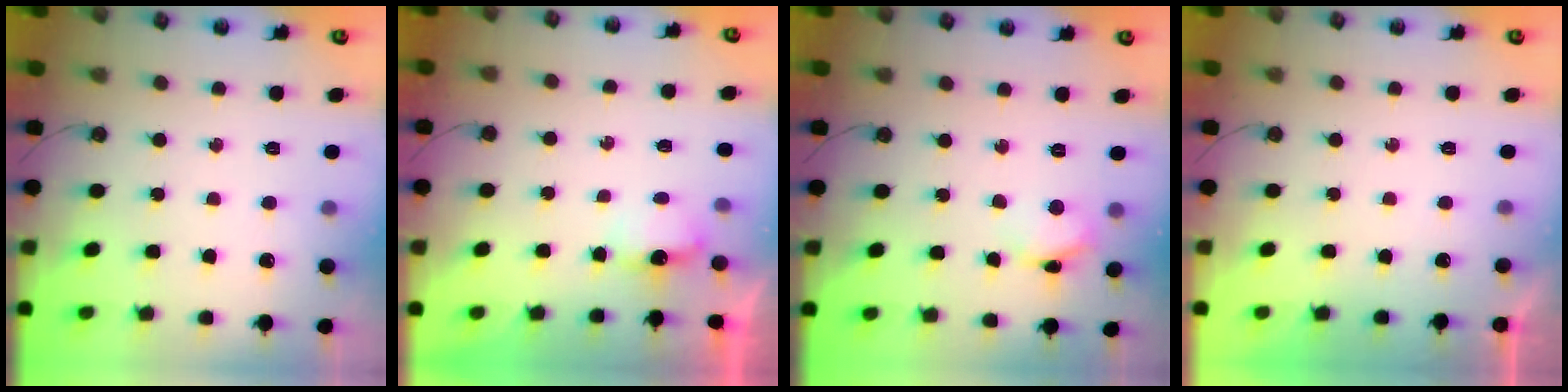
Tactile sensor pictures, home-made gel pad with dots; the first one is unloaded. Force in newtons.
{"total": 3.4, "press": 3.3, "slide": 0.6}
{"total": 5.6, "press": 5.6, "slide": 0.5}
{"total": 0.0}